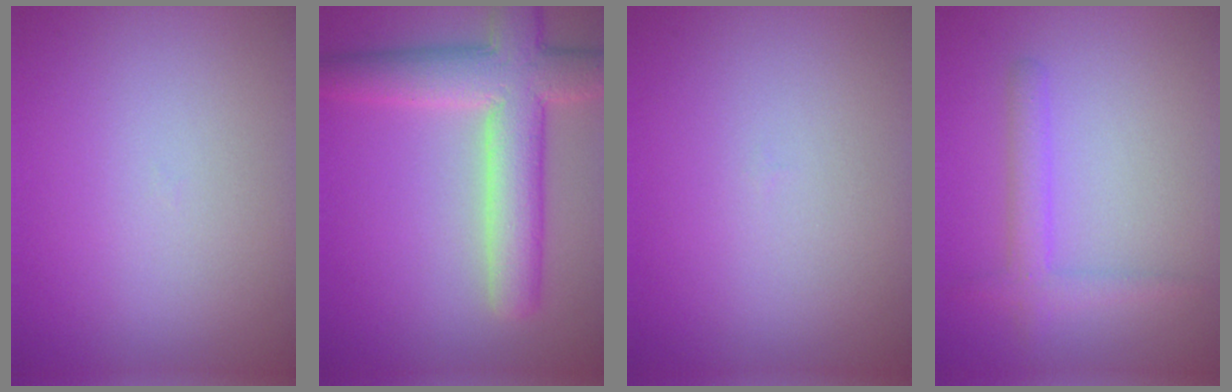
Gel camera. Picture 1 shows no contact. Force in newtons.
{"total": 7.5, "press": 7.5, "slide": 0.5}
{"total": 0.0}
{"total": 2.1, "press": 2.1, "slide": 0.2}